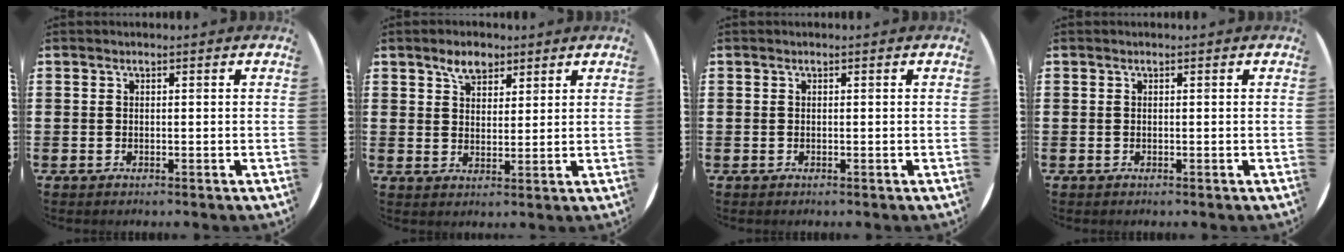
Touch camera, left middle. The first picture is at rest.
{"total": 4.0, "force": [3.1, 2.1, 1.6], "torque": [-0.022, 0.001, 0.053]}
{"total": 0.0}
{"total": 0.0}